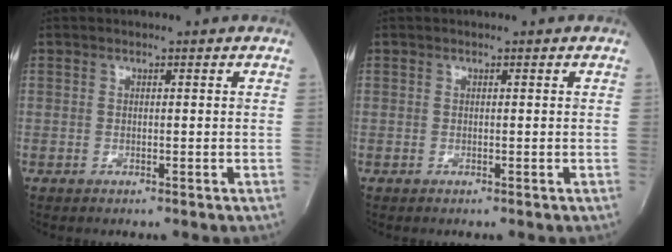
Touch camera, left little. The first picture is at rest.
{"total": 0.0}